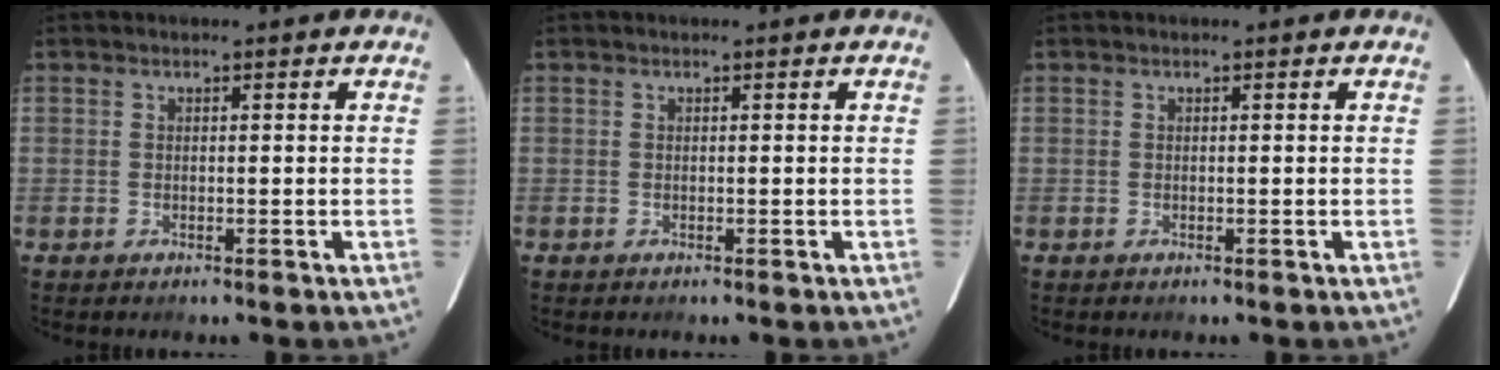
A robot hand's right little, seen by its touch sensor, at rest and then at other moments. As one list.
[{"total": 0.0}, {"total": 0.0}]